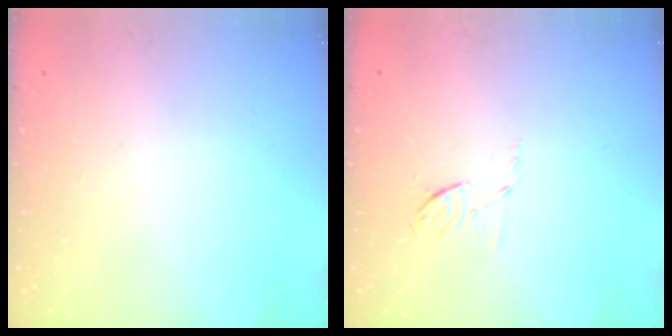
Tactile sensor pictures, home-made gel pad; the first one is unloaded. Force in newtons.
{"total": 4.2, "press": 3.9, "slide": 1.6}